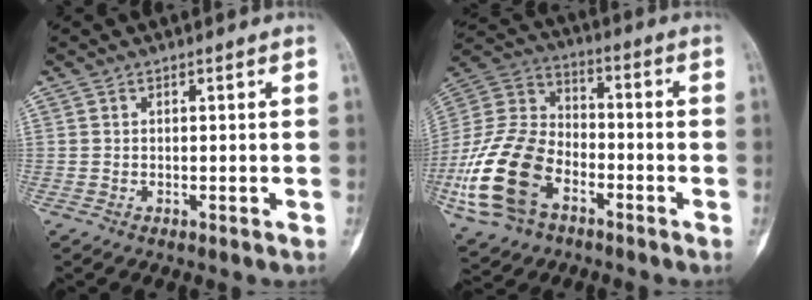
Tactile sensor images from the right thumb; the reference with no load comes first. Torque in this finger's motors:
{"motor_torque": [0.42, 0.57, 2.04, -0.74, 0.19]}